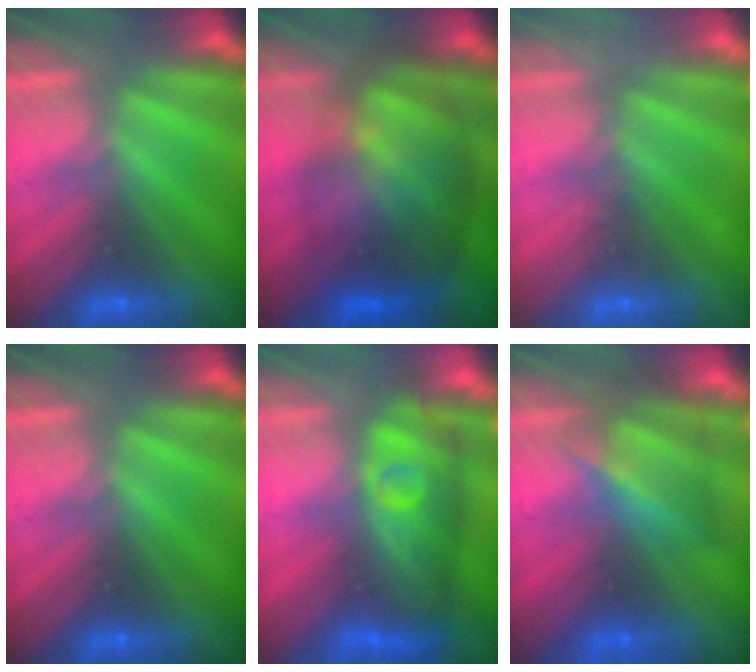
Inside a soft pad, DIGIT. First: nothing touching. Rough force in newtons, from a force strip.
{"total": 7.7}
{"total": 2.1}
{"total": 0.0}
{"total": 4.4}
{"total": 4.7}